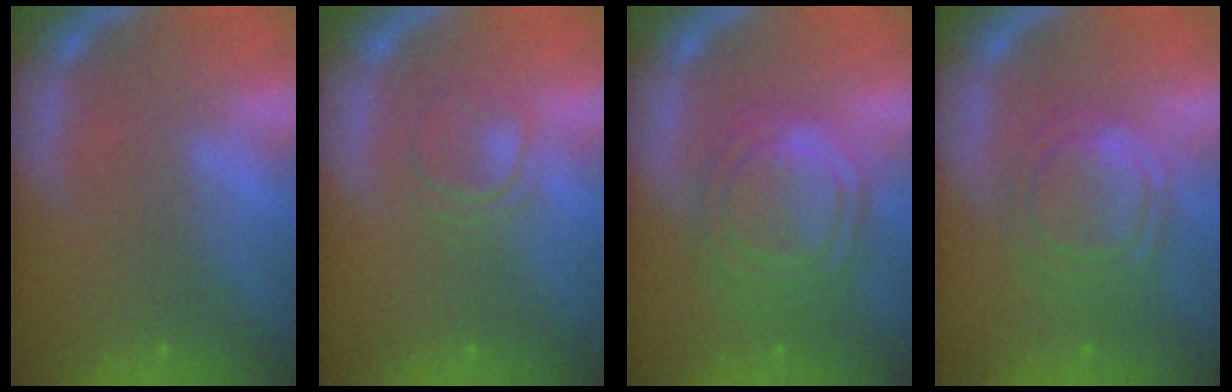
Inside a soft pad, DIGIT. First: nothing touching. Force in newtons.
{"total": 3.0}
{"total": 9.5}
{"total": 7.0}